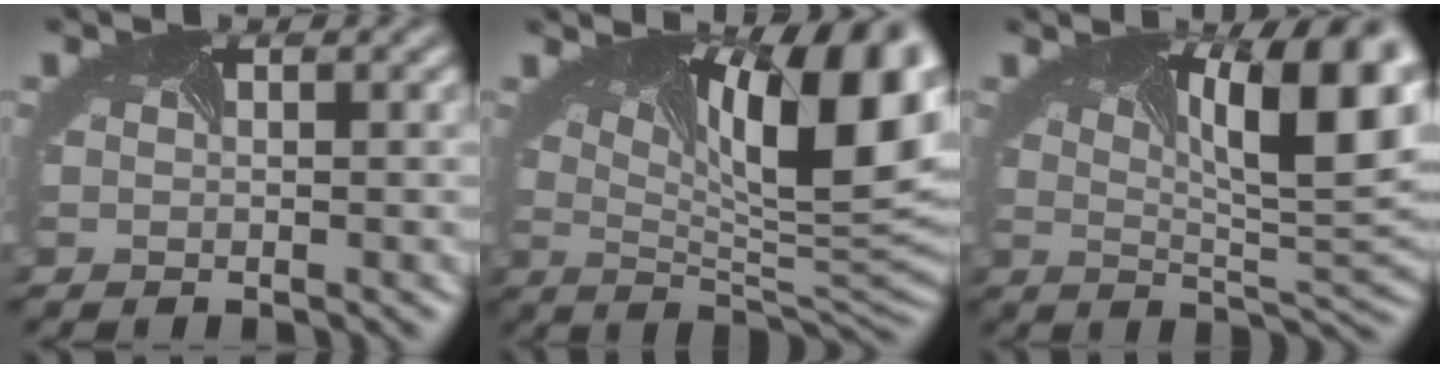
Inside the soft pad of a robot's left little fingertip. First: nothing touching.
{"total": 15.6, "force": [5.0, 5.5, 13.7], "torque": [-0.183, 0.022, 0.082]}
{"total": 13.1, "force": [4.2, 4.7, 11.5], "torque": [-0.131, 0.021, 0.052]}